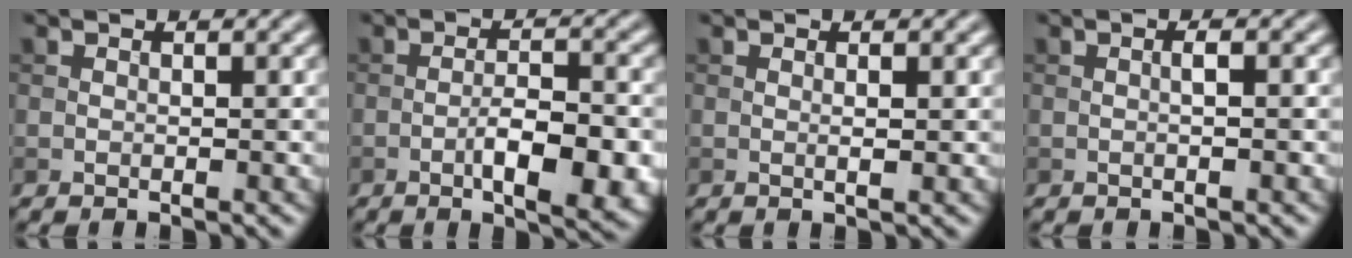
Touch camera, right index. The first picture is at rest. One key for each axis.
{"total": 6.2, "fx": -2.2, "fy": 1.9, "fz": 5.4, "tx": -0.089, "ty": -0.001, "tz": -0.031}
{"total": 1.1, "fx": 0.1, "fy": 0.2, "fz": 1.0, "tx": -0.016, "ty": 0.002, "tz": 0.001}
{"total": 1.1, "fx": -0.1, "fy": 0.1, "fz": 1.1, "tx": -0.014, "ty": -0.002, "tz": 0.001}